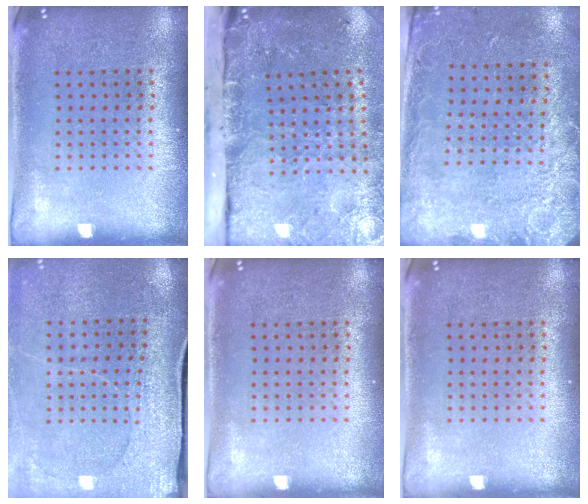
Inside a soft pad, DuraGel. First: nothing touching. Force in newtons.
{"total": 4.9, "press": 3.6, "slide": 3.3}
{"total": 2.6, "press": 1.9, "slide": 1.8}
{"total": 2.9, "press": 2.8, "slide": 0.7}
{"total": 0.0}
{"total": 0.0}